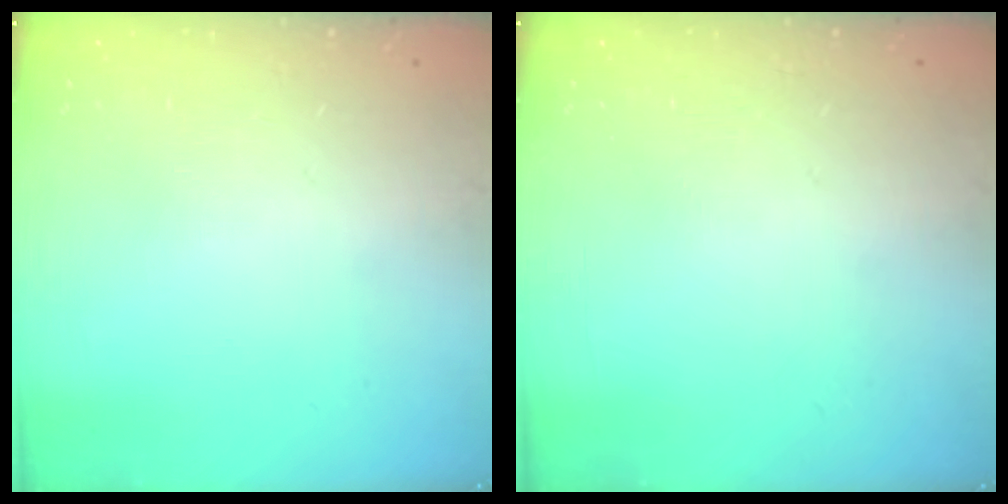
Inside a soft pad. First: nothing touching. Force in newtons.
{"total": 0.0}